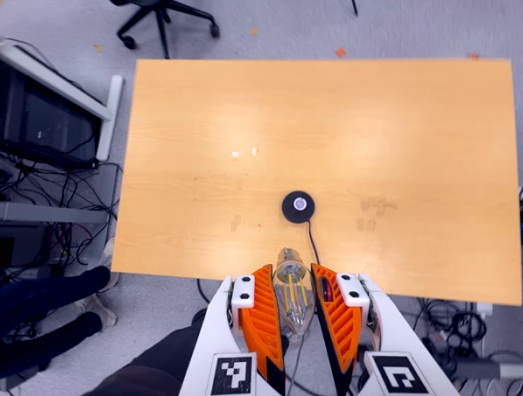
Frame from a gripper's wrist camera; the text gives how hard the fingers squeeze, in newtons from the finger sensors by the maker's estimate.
{"total": 13.9, "left": 14.8, "right": 13.1}